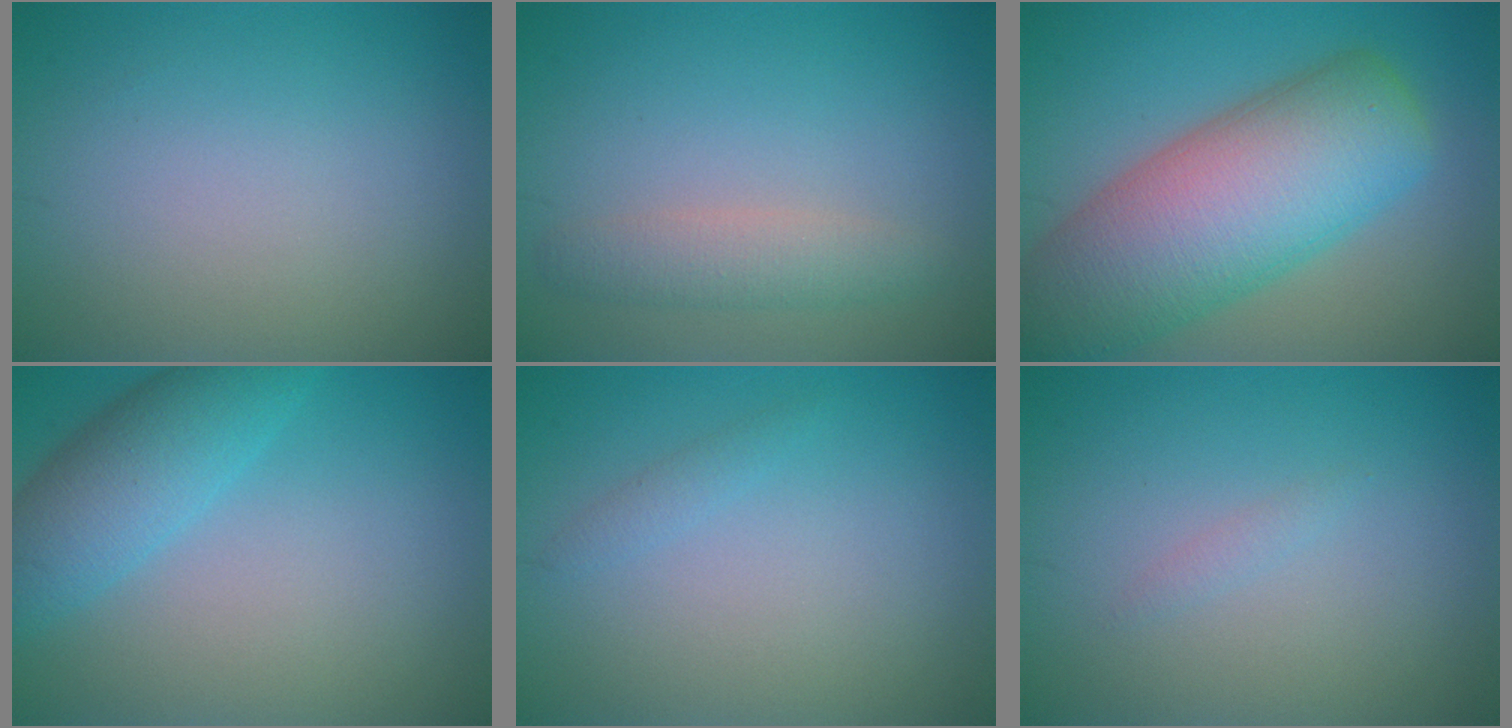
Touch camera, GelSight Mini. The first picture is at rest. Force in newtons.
{"total": 2.5, "press": 2.5, "slide": 0.1}
{"total": 12.3, "press": 12.3, "slide": 0.8}
{"total": 5.1, "press": 5.1, "slide": 0.3}
{"total": 0.8, "press": 0.8, "slide": 0.1}
{"total": 0.6, "press": 0.6, "slide": 0.1}